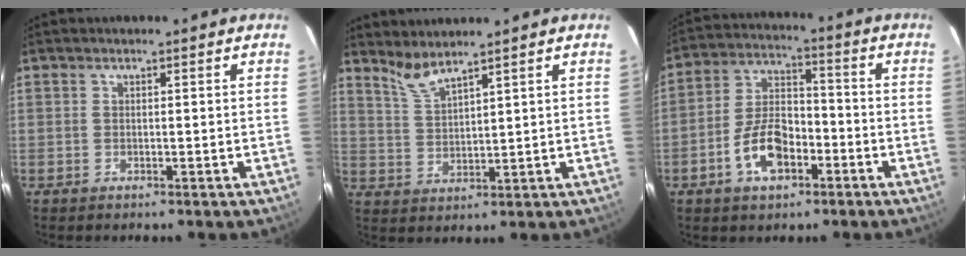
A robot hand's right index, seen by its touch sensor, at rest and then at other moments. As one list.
[{"total": 4.6, "force": [4.1, 0.1, 2.0], "torque": [-0.044, -0.002, 0.089]}, {"total": 10.8, "force": [-4.9, 5.9, 7.7], "torque": [-0.153, 0.017, -0.081]}]